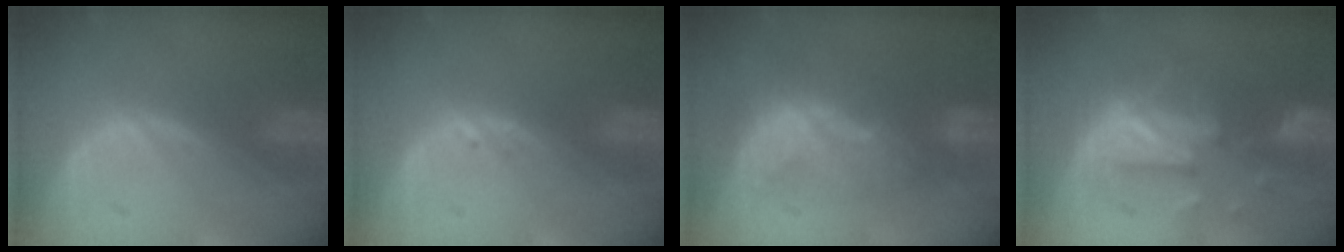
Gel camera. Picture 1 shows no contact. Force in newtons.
{"total": 0.6, "press": 0.6, "slide": 0.1}
{"total": 9.0, "press": 7.7, "slide": 4.6}
{"total": 8.6, "press": 8.5, "slide": 1.2}